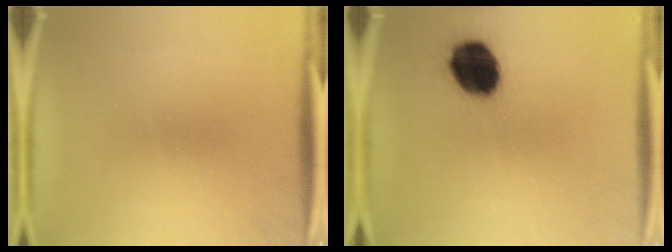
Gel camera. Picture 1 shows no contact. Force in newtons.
{"total": 15.8}